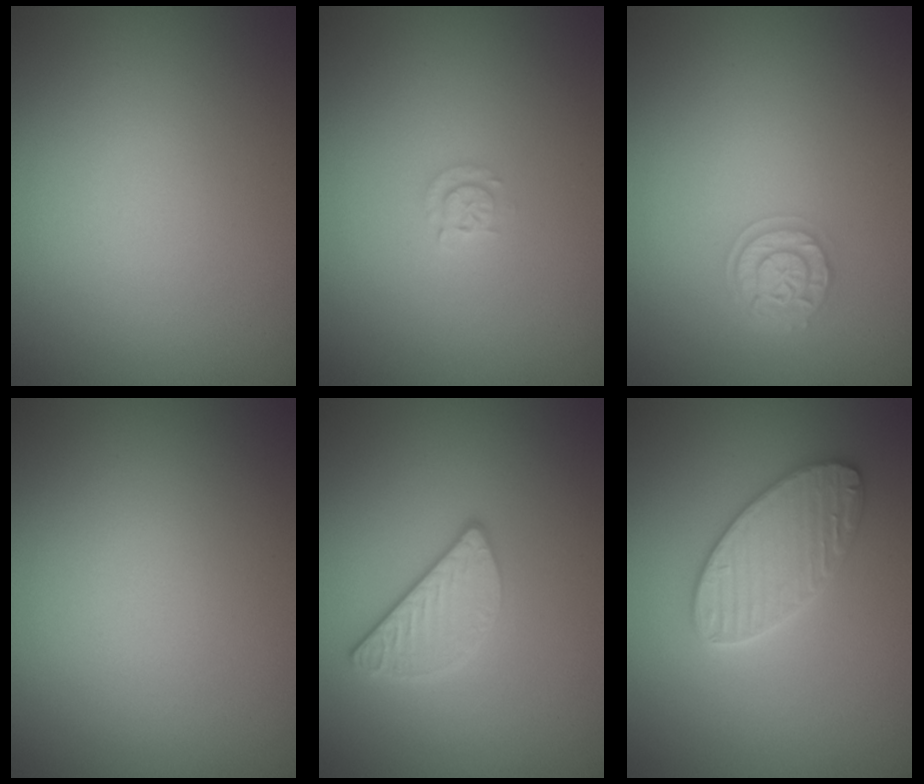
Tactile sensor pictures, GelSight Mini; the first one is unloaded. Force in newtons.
{"total": 1.1, "press": 1.1, "slide": 0.2}
{"total": 2.3, "press": 1.9, "slide": 1.3}
{"total": 0.0}
{"total": 2.6, "press": 2.5, "slide": 0.7}
{"total": 3.7, "press": 3.6, "slide": 0.5}